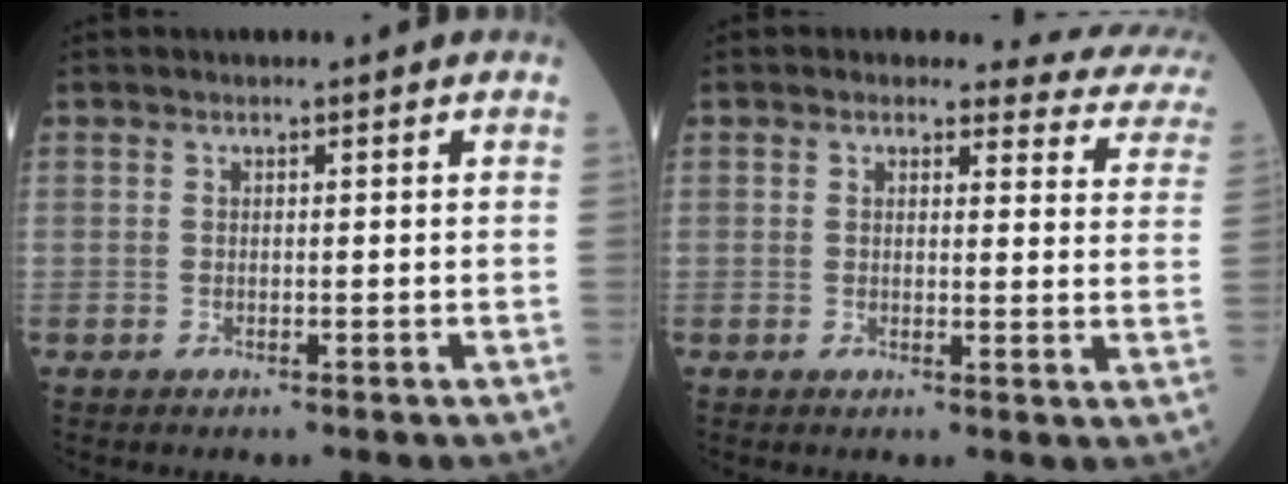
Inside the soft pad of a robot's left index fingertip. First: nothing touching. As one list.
[{"total": 10.5, "force": [9.9, 3.5, 1.4], "torque": [0.030, -0.035, 0.065]}]